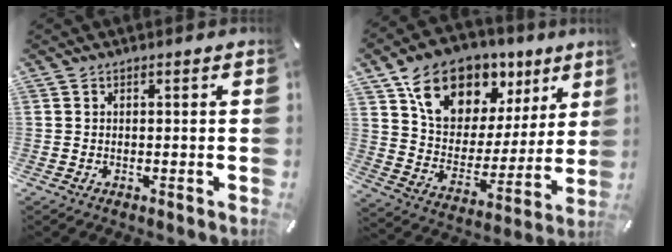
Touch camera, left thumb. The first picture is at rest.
{"total": 15.9, "force": [10.2, 10.6, 6.1], "torque": [-0.101, -0.062, 0.183]}